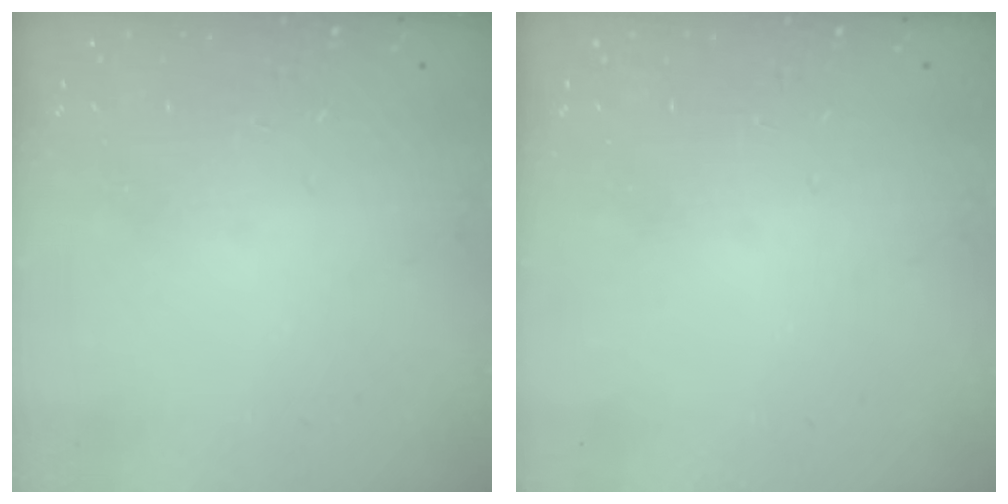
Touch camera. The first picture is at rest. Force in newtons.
{"total": 0.0}